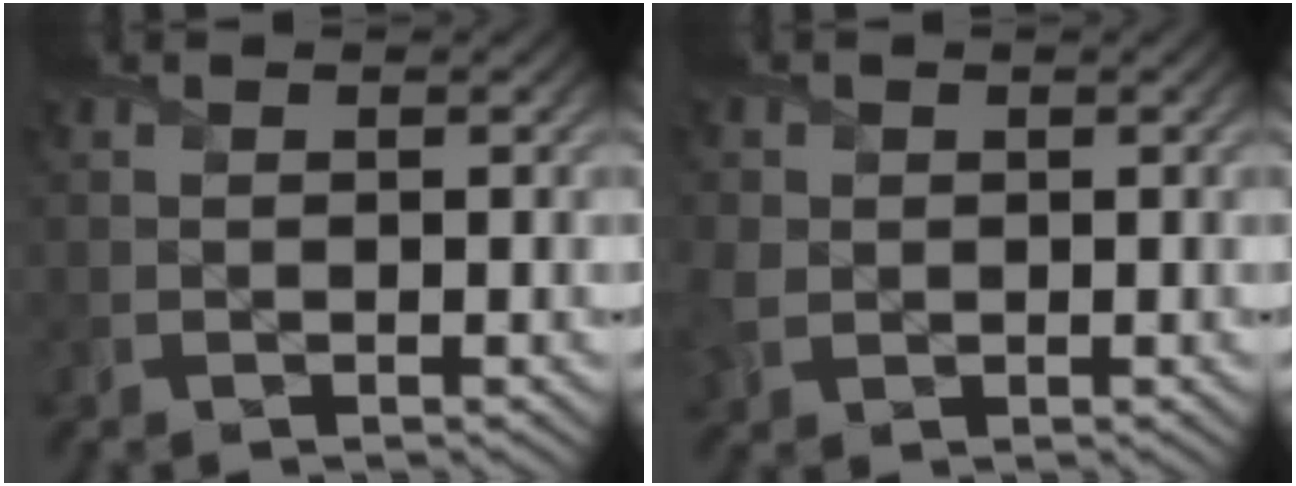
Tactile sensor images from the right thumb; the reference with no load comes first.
{"total": 3.8, "force": [0.2, 3.3, 2.0], "torque": [-0.067, -0.003, 0.003]}